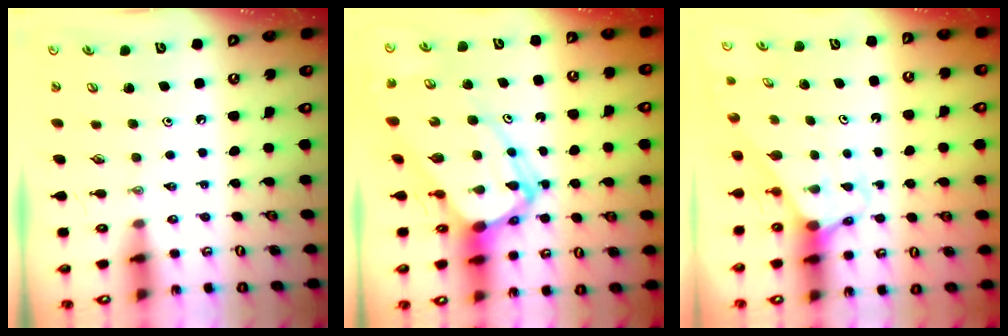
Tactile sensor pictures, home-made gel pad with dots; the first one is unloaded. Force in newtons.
{"total": 13.7, "press": 13.7, "slide": 1.3}
{"total": 2.6, "press": 2.6, "slide": 0.1}